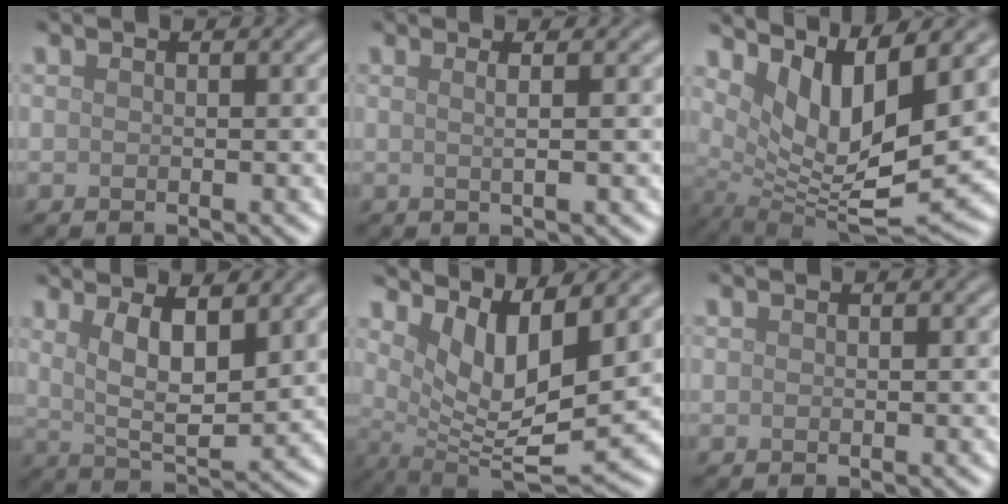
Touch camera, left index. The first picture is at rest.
{"total": 2.3, "force": [0.8, 0.9, 2.0], "torque": [-0.020, 0.003, -0.014]}
{"total": 9.3, "force": [3.9, 2.6, 8.1], "torque": [-0.154, -0.007, 0.080]}
{"total": 6.4, "force": [2.6, 2.2, 5.5], "torque": [-0.099, -0.011, 0.049]}
{"total": 7.1, "force": [3.1, 2.0, 6.0], "torque": [-0.115, -0.011, 0.064]}
{"total": 0.0}